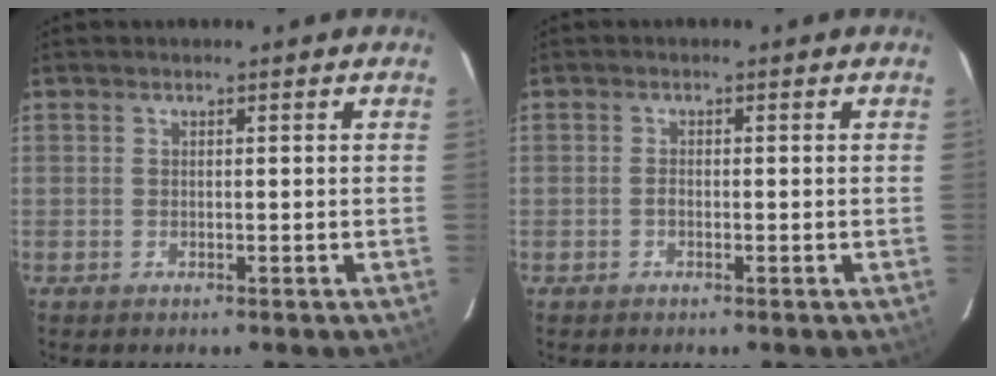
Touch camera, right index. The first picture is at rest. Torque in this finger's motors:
{"motor_torque": [0.17, 0.14, 0.02, -0.05]}